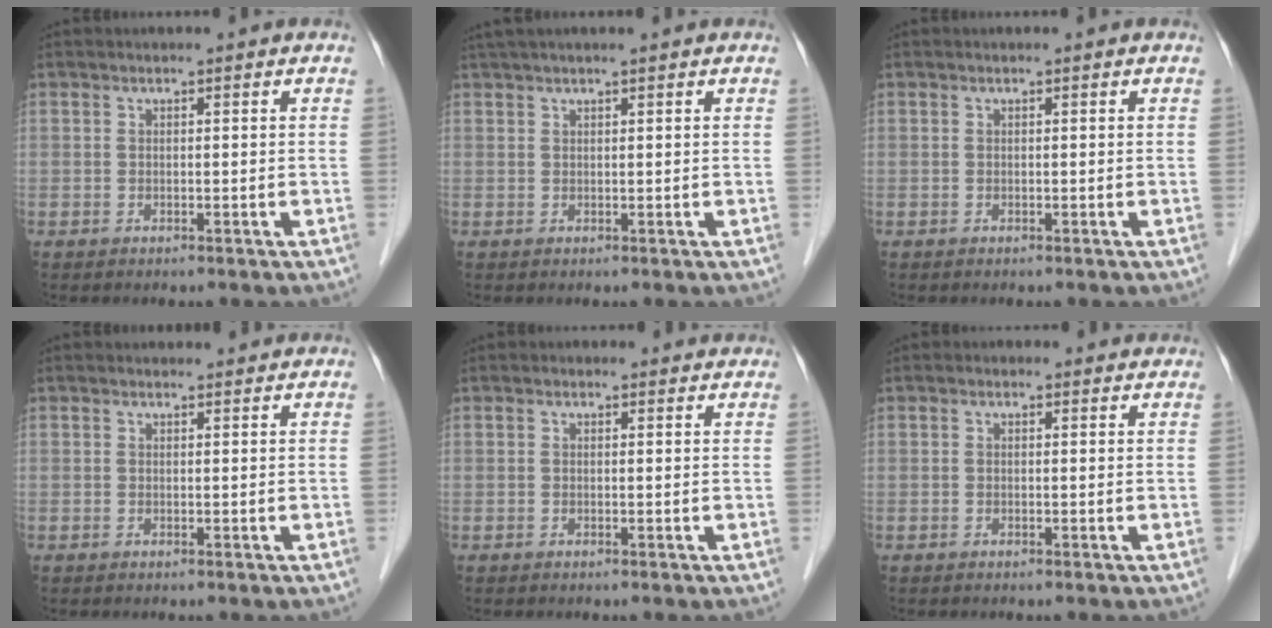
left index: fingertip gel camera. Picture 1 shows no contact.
{"total": 4.0, "force": [3.2, -0.3, 2.3], "torque": [-0.035, 0.035, 0.058]}
{"total": 0.0}
{"total": 2.0, "force": [1.9, 0.4, 0.1], "torque": [-0.008, 0.008, 0.024]}
{"total": 1.0, "force": [0.9, 0.5, 0.1], "torque": [-0.008, 0.002, 0.006]}
{"total": 0.8, "force": [0.6, 0.6, 0.2], "torque": [-0.005, 0.001, 0.002]}